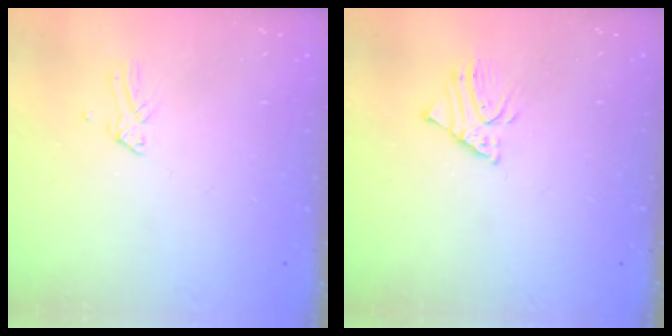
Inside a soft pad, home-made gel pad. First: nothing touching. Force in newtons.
{"total": 1.7, "press": 1.7, "slide": 0.0}